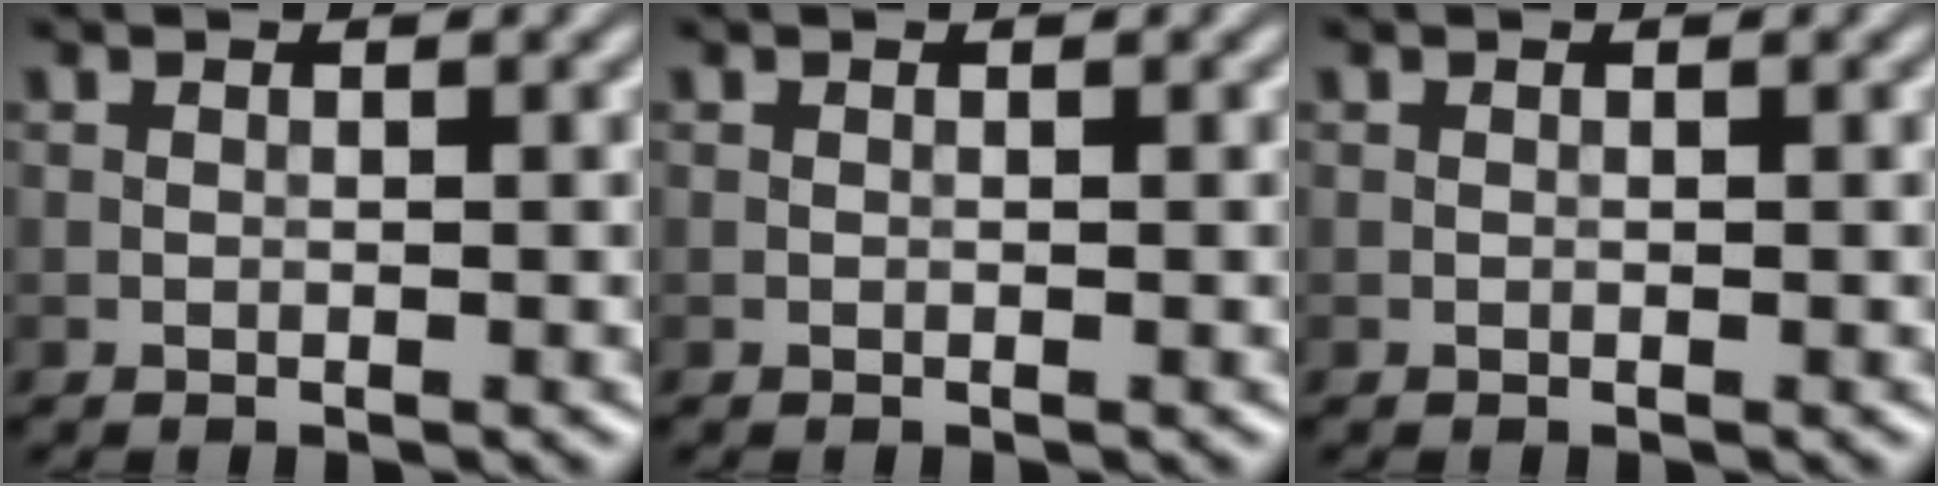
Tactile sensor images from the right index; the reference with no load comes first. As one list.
[{"total": 0.0}, {"total": 0.0}]